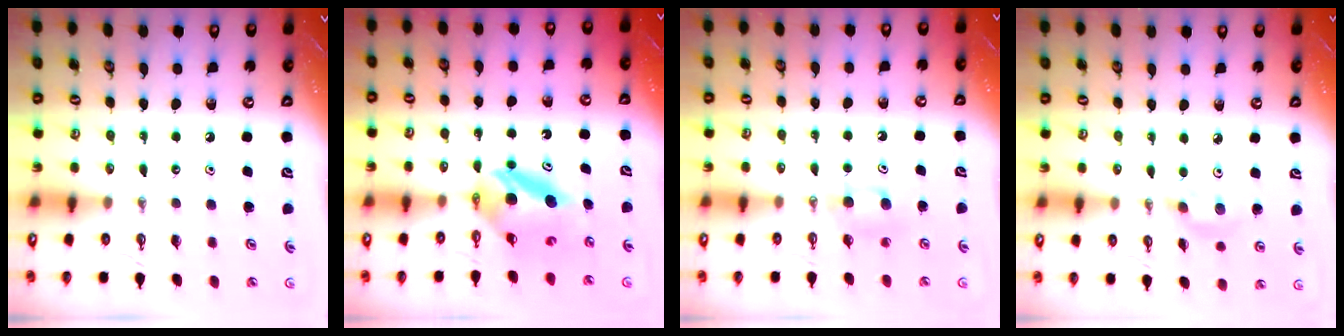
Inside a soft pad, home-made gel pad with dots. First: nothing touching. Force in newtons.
{"total": 7.7, "press": 7.6, "slide": 0.6}
{"total": 4.4, "press": 4.4, "slide": 0.7}
{"total": 8.5, "press": 6.6, "slide": 5.3}